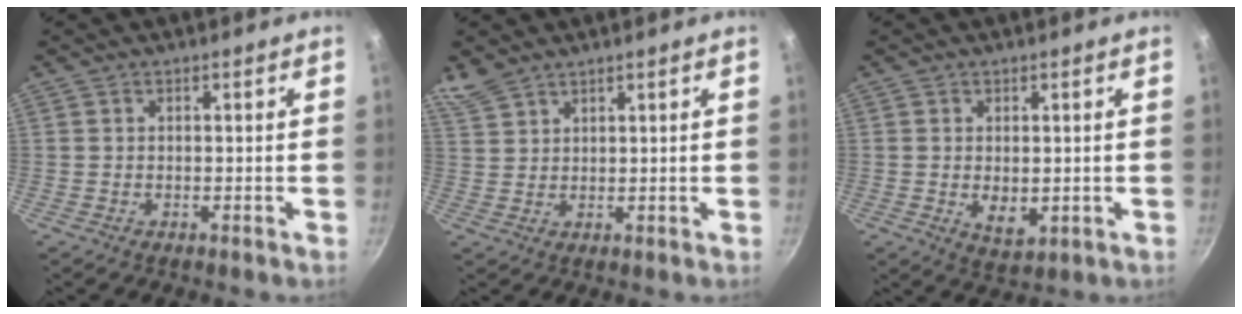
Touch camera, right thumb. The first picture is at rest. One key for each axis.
{"total": 3.9, "fx": 3.4, "fy": 1.5, "fz": 0.9, "tx": -0.018, "ty": 0.002, "tz": 0.079}
{"total": 4.7, "fx": -0.2, "fy": 3.0, "fz": 3.7, "tx": -0.055, "ty": -0.014, "tz": 0.006}